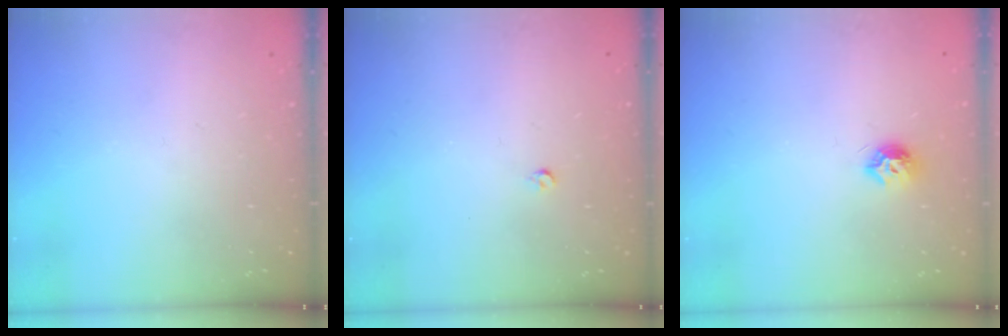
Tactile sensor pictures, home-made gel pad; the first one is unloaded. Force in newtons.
{"total": 2.6, "press": 2.5, "slide": 0.4}
{"total": 6.5, "press": 6.5, "slide": 0.3}